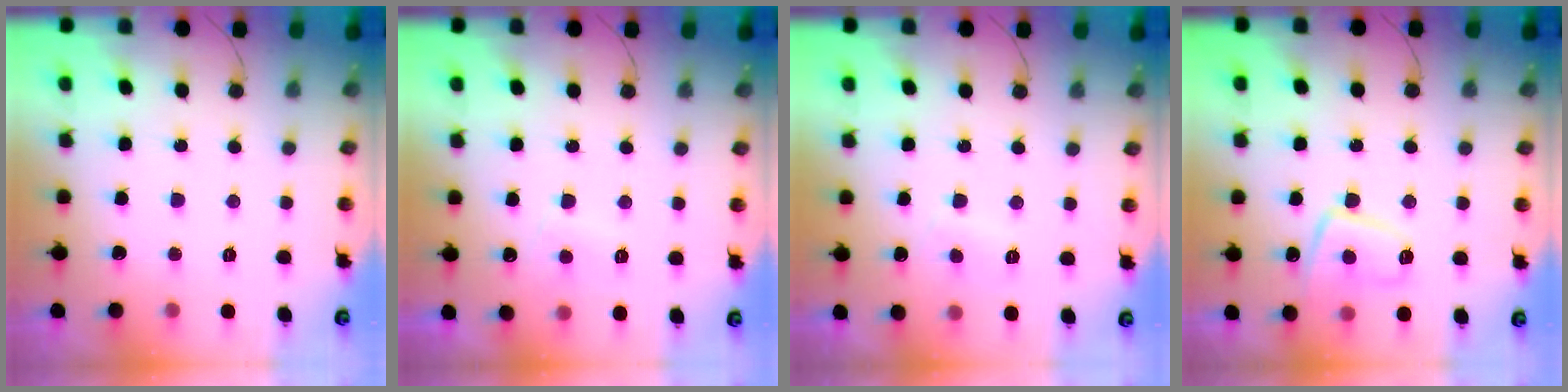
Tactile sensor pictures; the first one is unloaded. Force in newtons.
{"total": 2.9, "press": 2.9, "slide": 0.5}
{"total": 2.3, "press": 2.2, "slide": 0.8}
{"total": 10.6, "press": 10.5, "slide": 0.8}